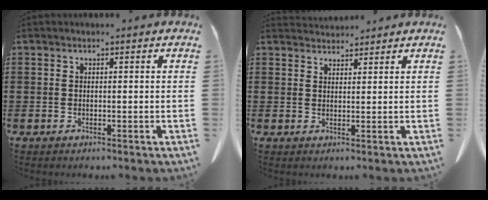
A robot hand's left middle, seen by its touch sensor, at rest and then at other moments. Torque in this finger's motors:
{"motor_torque": [-0.46, 0.47, -0.31, -0.02]}